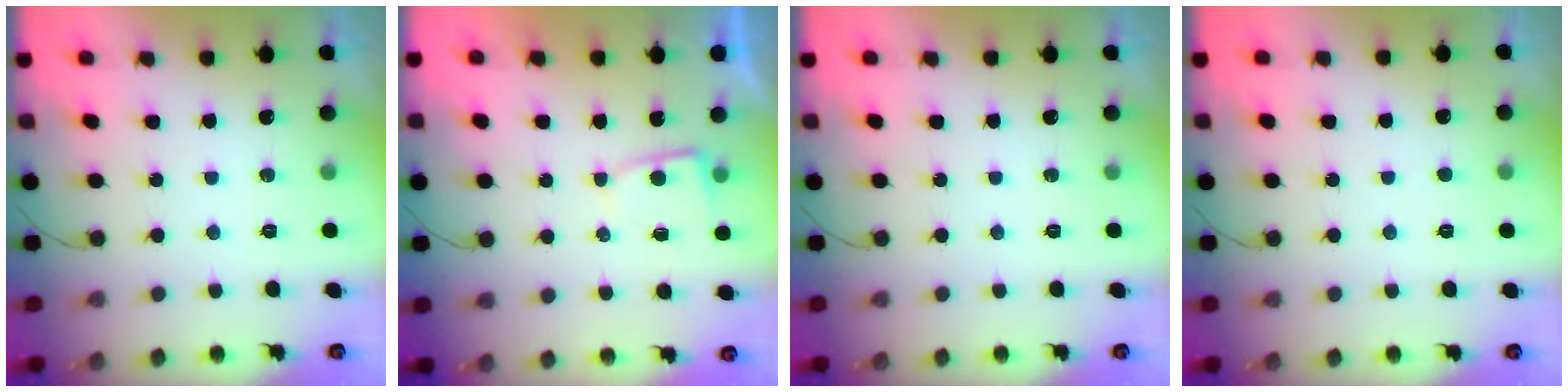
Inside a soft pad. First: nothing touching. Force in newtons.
{"total": 2.8, "press": 2.7, "slide": 0.4}
{"total": 0.0}
{"total": 2.2, "press": 2.2, "slide": 0.2}